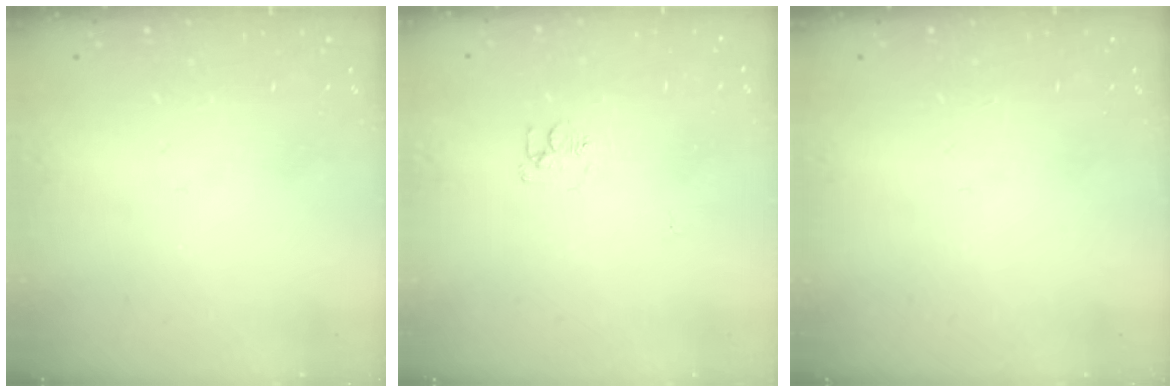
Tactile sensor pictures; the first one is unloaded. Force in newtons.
{"total": 5.5, "press": 5.5, "slide": 0.4}
{"total": 0.0}